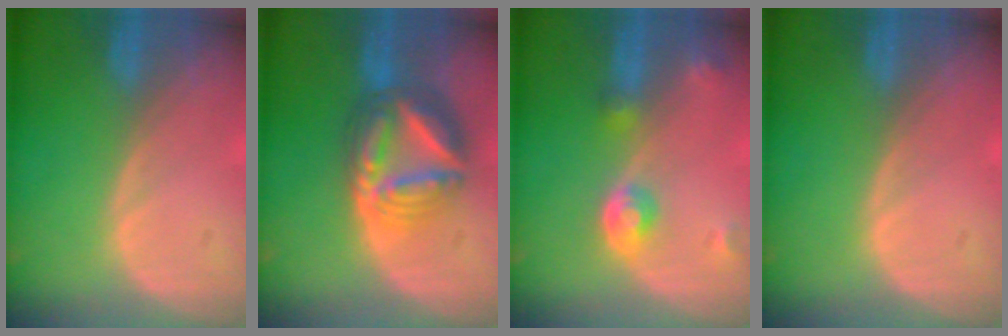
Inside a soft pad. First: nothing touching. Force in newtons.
{"total": 9.2, "press": 9.1, "slide": 0.9}
{"total": 4.6, "press": 4.2, "slide": 1.9}
{"total": 0.0}